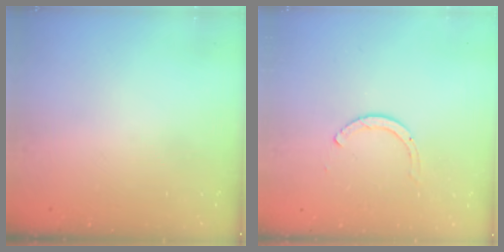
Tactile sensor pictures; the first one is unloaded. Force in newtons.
{"total": 2.0, "press": 1.9, "slide": 0.3}